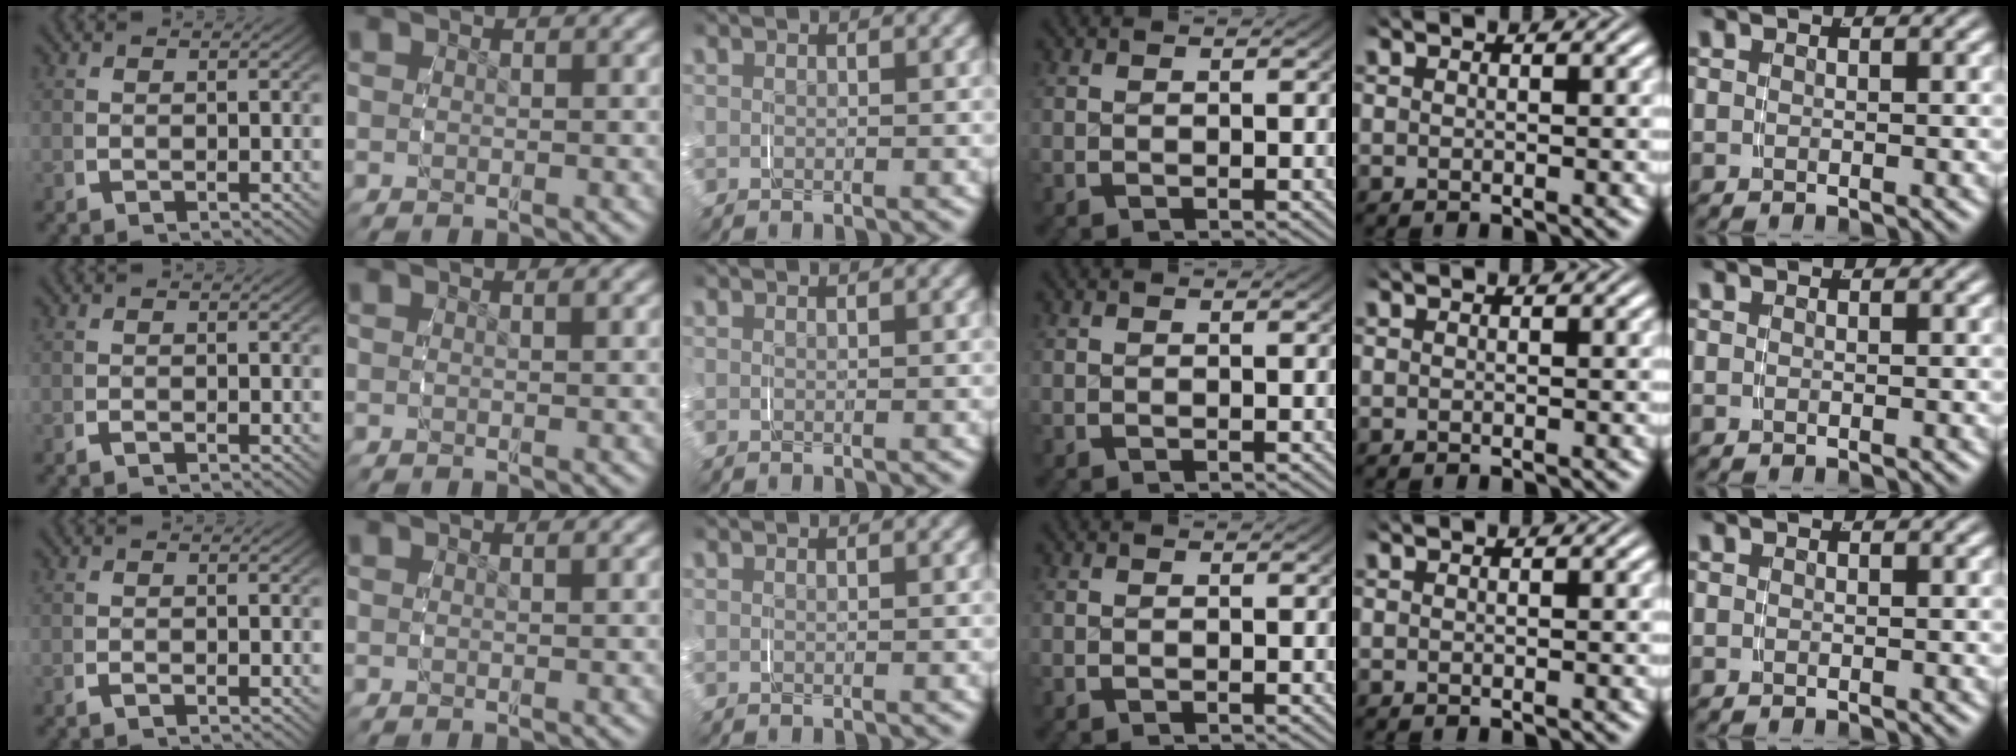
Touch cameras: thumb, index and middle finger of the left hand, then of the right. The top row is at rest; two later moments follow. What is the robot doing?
{"motion": "grasp_and_lifting", "object": "pen bag"}